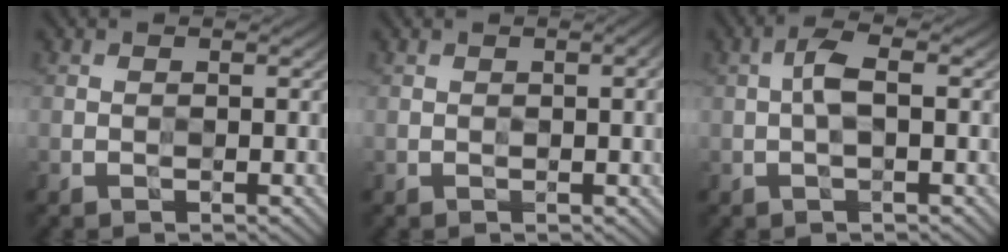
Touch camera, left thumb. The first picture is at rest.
{"total": 2.6, "force": [0.3, 0.5, 2.5], "torque": [-0.034, 0.005, 0.003]}
{"total": 2.7, "force": [0.2, 0.7, 2.6], "torque": [-0.059, 0.010, -0.003]}